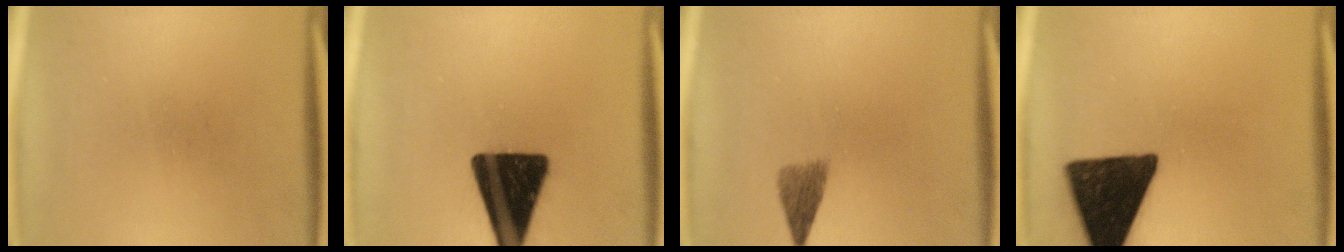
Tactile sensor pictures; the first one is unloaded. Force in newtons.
{"total": 18.5}
{"total": 2.9}
{"total": 17.2}